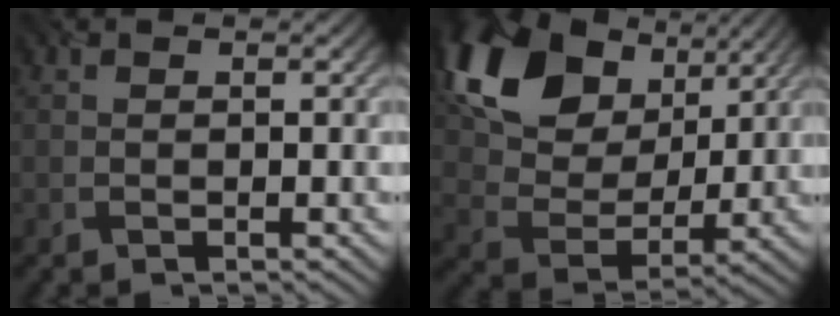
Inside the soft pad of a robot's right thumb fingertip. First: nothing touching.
{"total": 16.7, "force": [8.7, 10.5, 9.6], "torque": [-0.219, 0.027, 0.150]}